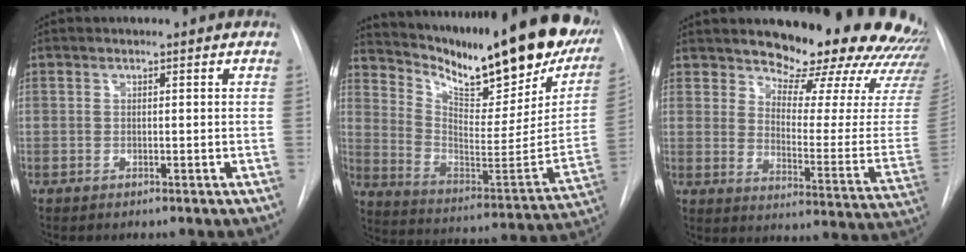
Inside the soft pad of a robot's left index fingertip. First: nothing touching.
{"total": 28.6, "force": [21.7, 7.5, 17.1], "torque": [-0.281, -0.046, 0.310]}
{"total": 25.4, "force": [21.7, 6.9, 11.3], "torque": [-0.157, -0.095, 0.259]}